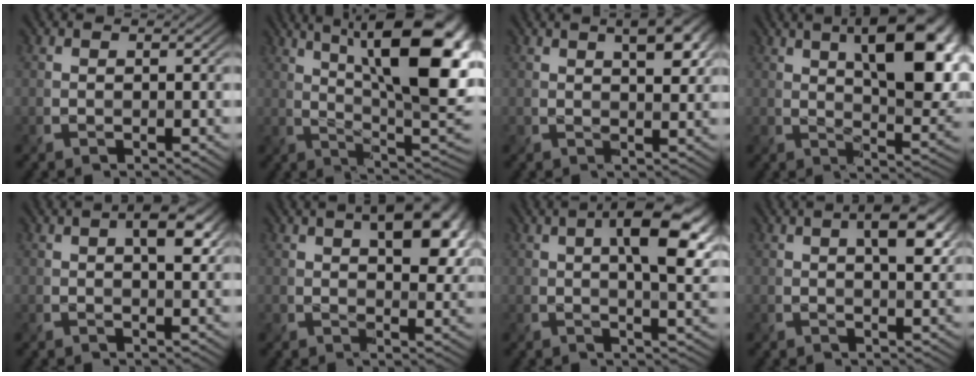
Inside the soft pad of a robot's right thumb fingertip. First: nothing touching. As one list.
[{"total": 17.2, "force": [6.4, 5.6, 15.0], "torque": [-0.199, 0.024, 0.094]}, {"total": 4.9, "force": [2.1, 1.7, 4.0], "torque": [-0.063, 0.006, 0.035]}, {"total": 14.0, "force": [5.2, 5.2, 11.9], "torque": [-0.172, 0.007, 0.075]}, {"total": 4.6, "force": [1.5, 1.9, 3.9], "torque": [-0.062, 0.002, 0.022]}, {"total": 9.7, "force": [3.6, 4.6, 7.7], "torque": [-0.114, 0.005, 0.054]}, {"total": 10.1, "force": [2.6, 3.4, 9.1], "torque": [-0.136, 0.003, 0.037]}, {"total": 5.5, "force": [1.9, 2.1, 4.7], "torque": [-0.074, 0.004, 0.029]}]